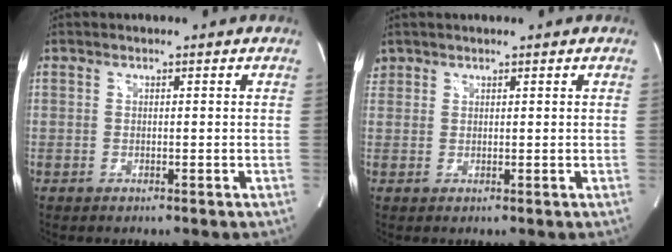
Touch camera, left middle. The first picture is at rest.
{"total": 1.6, "force": [1.2, 1.1, 0.0], "torque": [0.002, 0.013, 0.023]}